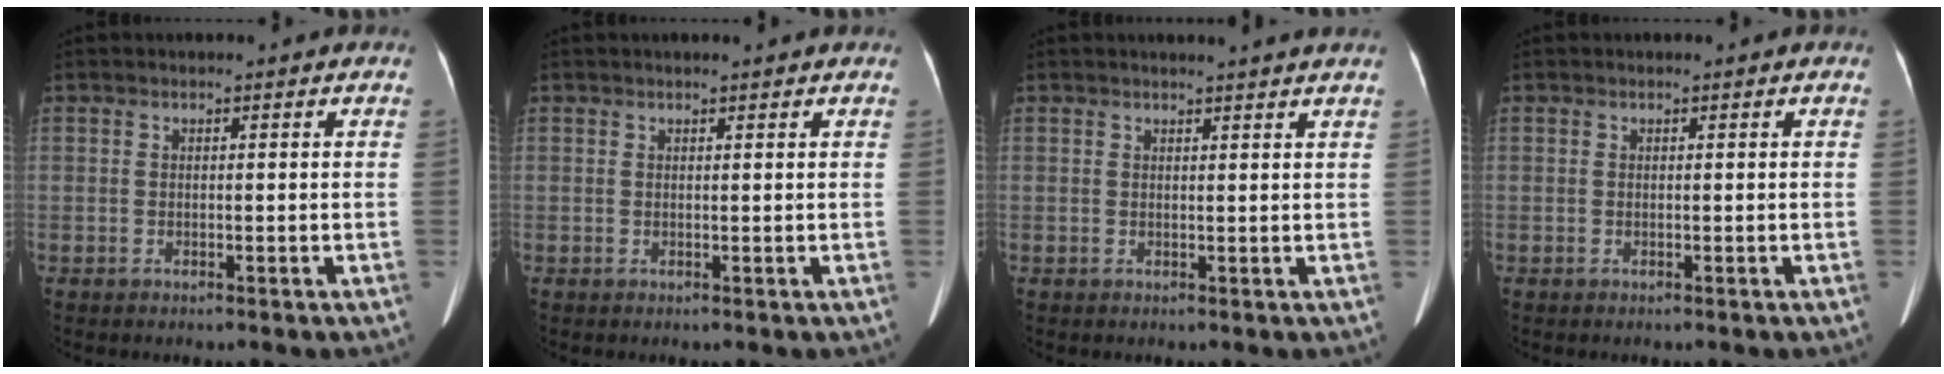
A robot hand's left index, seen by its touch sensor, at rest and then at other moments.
{"total": 2.2, "force": [1.9, 0.1, 1.0], "torque": [-0.013, 0.016, 0.024]}
{"total": 4.5, "force": [4.0, -0.6, 1.9], "torque": [-0.025, 0.008, 0.040]}
{"total": 0.0}